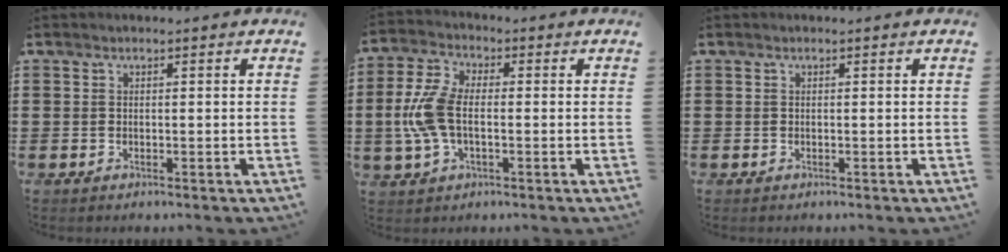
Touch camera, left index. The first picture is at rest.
{"total": 8.4, "force": [-0.9, 4.4, 7.1], "torque": [-0.175, -0.002, -0.023]}
{"total": 0.0}